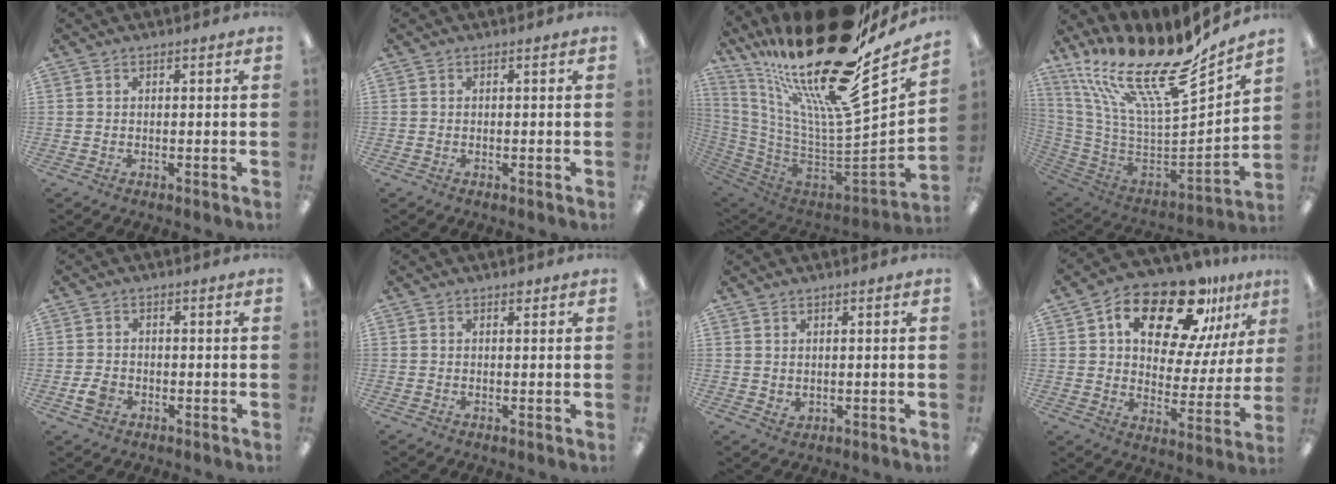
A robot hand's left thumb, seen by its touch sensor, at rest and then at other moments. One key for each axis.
{"total": 0.0}
{"total": 28.4, "fx": 17.6, "fy": 8.6, "fz": 20.6, "tx": -0.306, "ty": -0.172, "tz": 0.310}
{"total": 23.4, "fx": 15.6, "fy": 6.9, "fz": 16.0, "tx": -0.281, "ty": -0.122, "tz": 0.267}
{"total": 3.0, "fx": -1.1, "fy": 2.4, "fz": 1.5, "tx": -0.023, "ty": 0.006, "tz": -0.019}
{"total": 0.9, "fx": 0.6, "fy": 0.5, "fz": 0.4, "tx": -0.001, "ty": -0.002, "tz": 0.009}
{"total": 1.6, "fx": 1.2, "fy": 0.9, "fz": 0.4, "tx": -0.001, "ty": -0.003, "tz": 0.021}
{"total": 20.6, "fx": 13.0, "fy": 9.6, "fz": 12.7, "tx": -0.207, "ty": -0.063, "tz": 0.218}